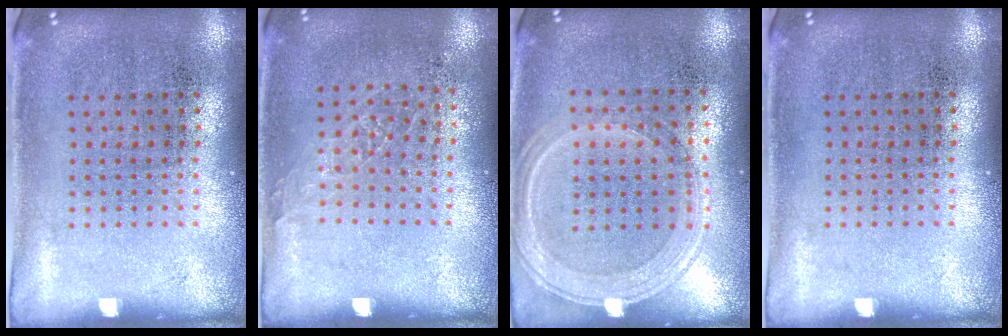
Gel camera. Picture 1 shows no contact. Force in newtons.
{"total": 0.8, "press": 0.8, "slide": 0.3}
{"total": 1.2, "press": 1.2, "slide": 0.3}
{"total": 0.0}